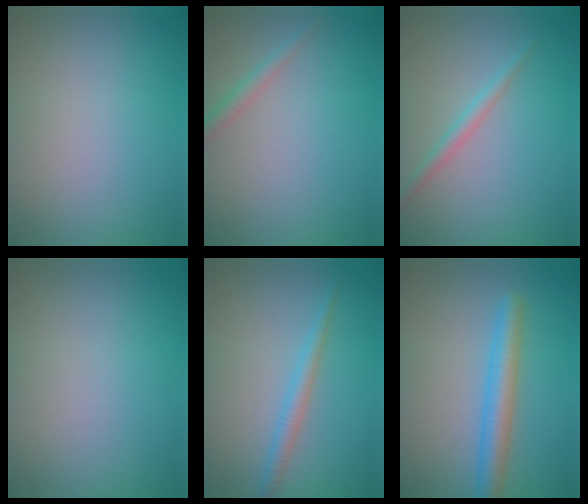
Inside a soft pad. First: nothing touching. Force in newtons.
{"total": 1.3, "press": 1.3, "slide": 0.0}
{"total": 1.5, "press": 1.5, "slide": 0.0}
{"total": 0.0}
{"total": 1.8, "press": 1.8, "slide": 0.1}
{"total": 3.7, "press": 3.7, "slide": 0.1}